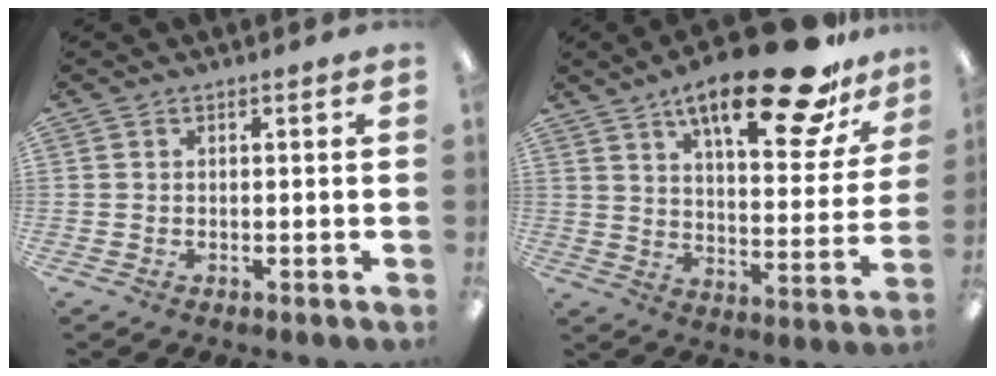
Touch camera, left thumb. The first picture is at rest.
{"total": 23.1, "force": [15.5, 7.4, 15.4], "torque": [-0.231, -0.093, 0.251]}